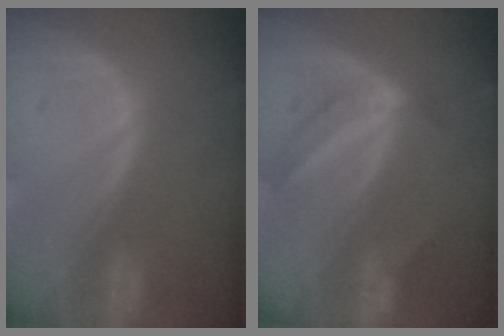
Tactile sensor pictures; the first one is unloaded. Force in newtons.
{"total": 5.7, "press": 4.8, "slide": 3.1}